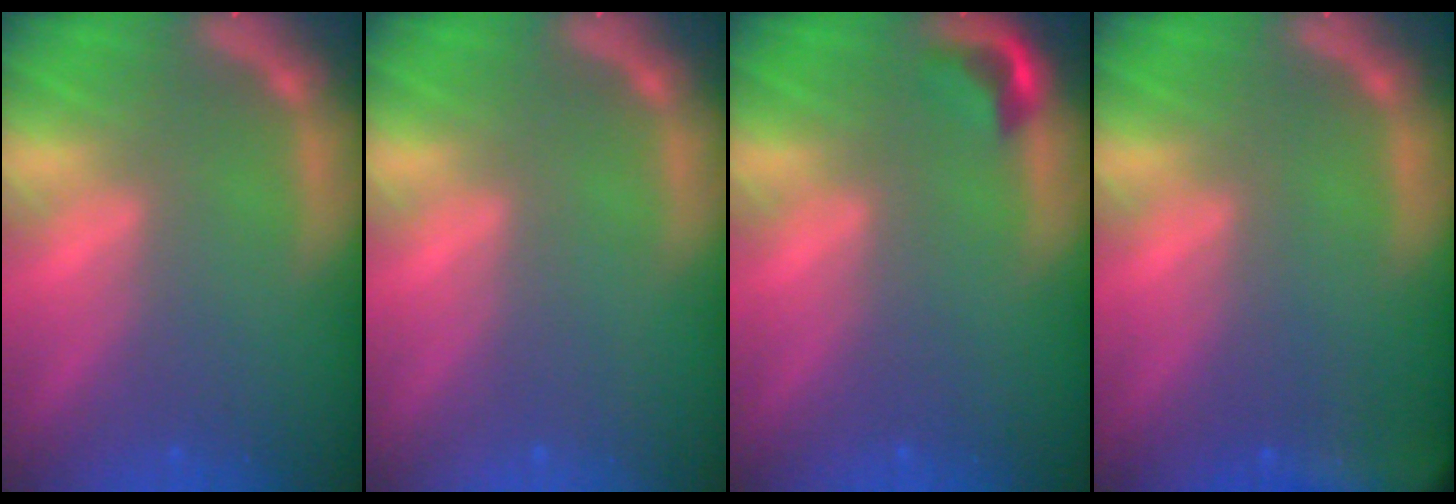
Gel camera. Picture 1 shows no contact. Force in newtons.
{"total": 0.0}
{"total": 1.9}
{"total": 9.0}